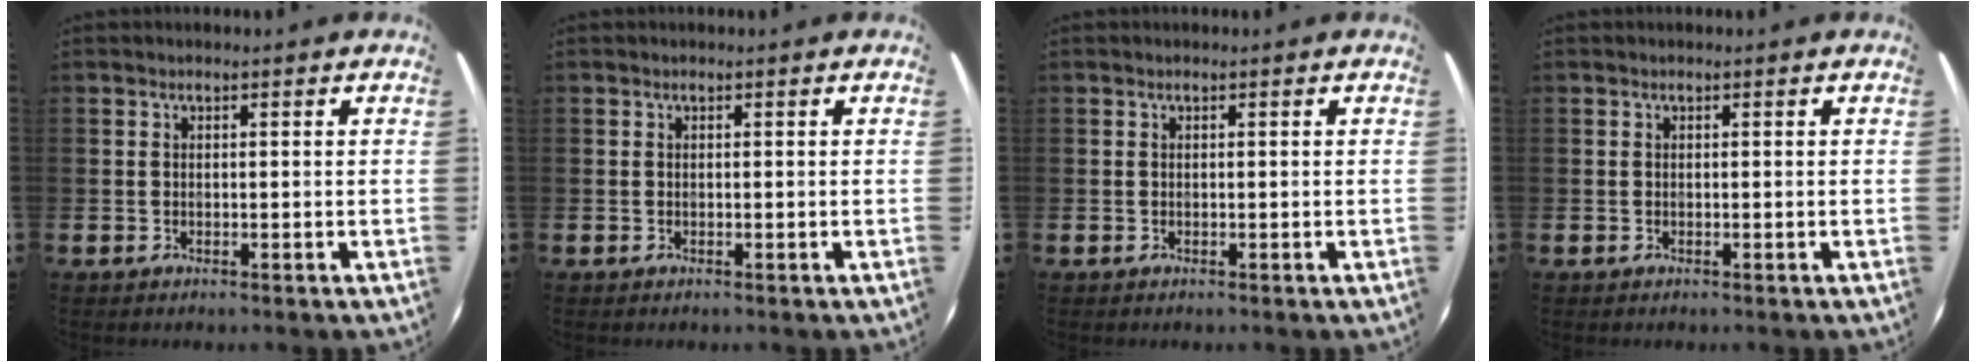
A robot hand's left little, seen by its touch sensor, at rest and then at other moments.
{"total": 0.0}
{"total": 0.0}
{"total": 0.0}